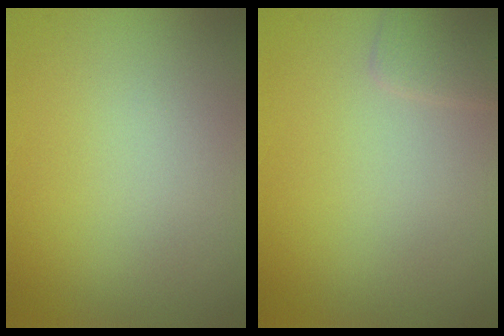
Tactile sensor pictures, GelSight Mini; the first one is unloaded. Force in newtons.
{"total": 1.4, "press": 1.4, "slide": 0.0}